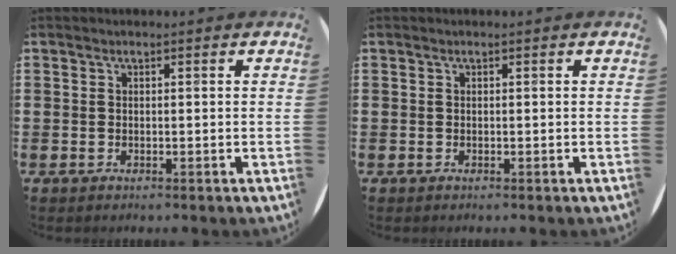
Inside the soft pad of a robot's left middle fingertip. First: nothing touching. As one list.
[{"total": 0.0}]